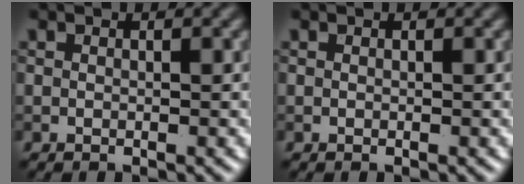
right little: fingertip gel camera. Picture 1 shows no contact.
{"total": 0.0}